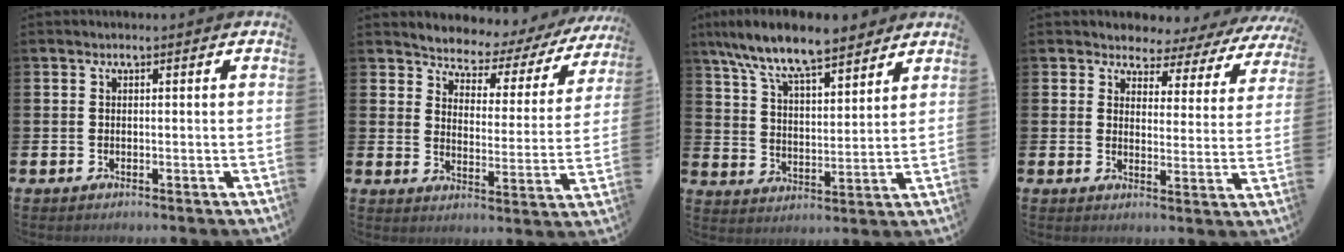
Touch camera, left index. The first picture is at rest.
{"total": 4.6, "force": [4.3, 1.6, 0.3], "torque": [-0.038, -0.039, 0.067]}
{"total": 9.5, "force": [8.6, 1.7, 3.6], "torque": [-0.101, -0.045, 0.154]}
{"total": 2.8, "force": [2.4, 1.6, -0.1], "torque": [-0.014, -0.030, 0.031]}